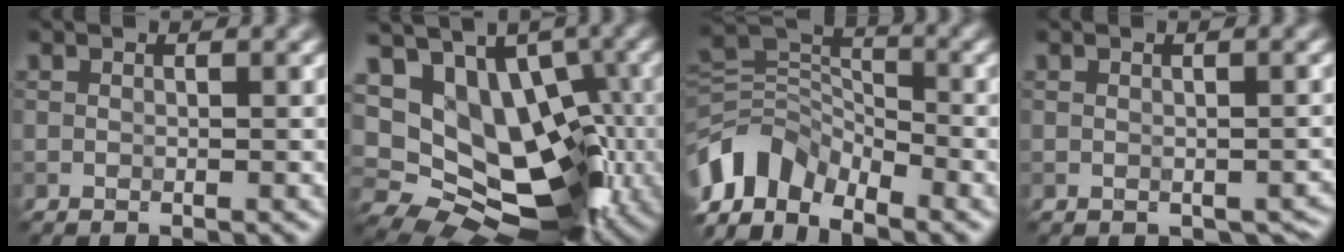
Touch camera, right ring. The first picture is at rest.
{"total": 12.8, "force": [0.6, 9.3, 8.8], "torque": [-0.111, -0.005, 0.023]}
{"total": 7.0, "force": [-4.2, 4.4, 3.6], "torque": [-0.065, 0.004, -0.090]}
{"total": 3.0, "force": [-1.8, 1.8, 1.5], "torque": [-0.013, 0.000, -0.015]}